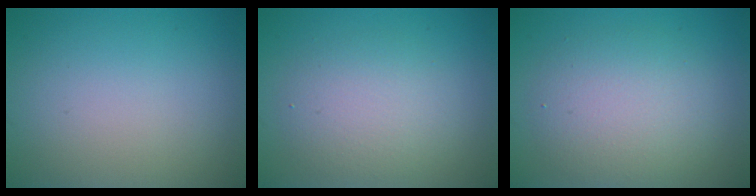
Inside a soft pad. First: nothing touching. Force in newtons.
{"total": 3.7, "press": 3.7, "slide": 0.3}
{"total": 4.8, "press": 4.8, "slide": 0.4}